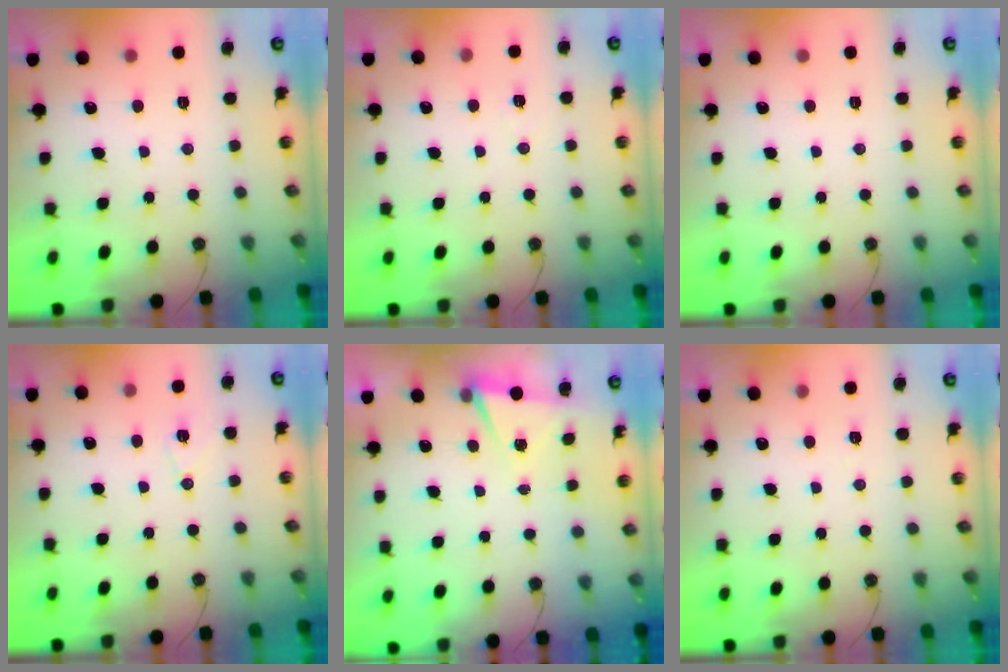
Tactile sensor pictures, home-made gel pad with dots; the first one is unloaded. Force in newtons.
{"total": 5.6, "press": 3.4, "slide": 4.4}
{"total": 0.0}
{"total": 6.7, "press": 6.4, "slide": 2.1}
{"total": 2.8, "press": 1.8, "slide": 2.2}
{"total": 6.4, "press": 4.7, "slide": 4.3}